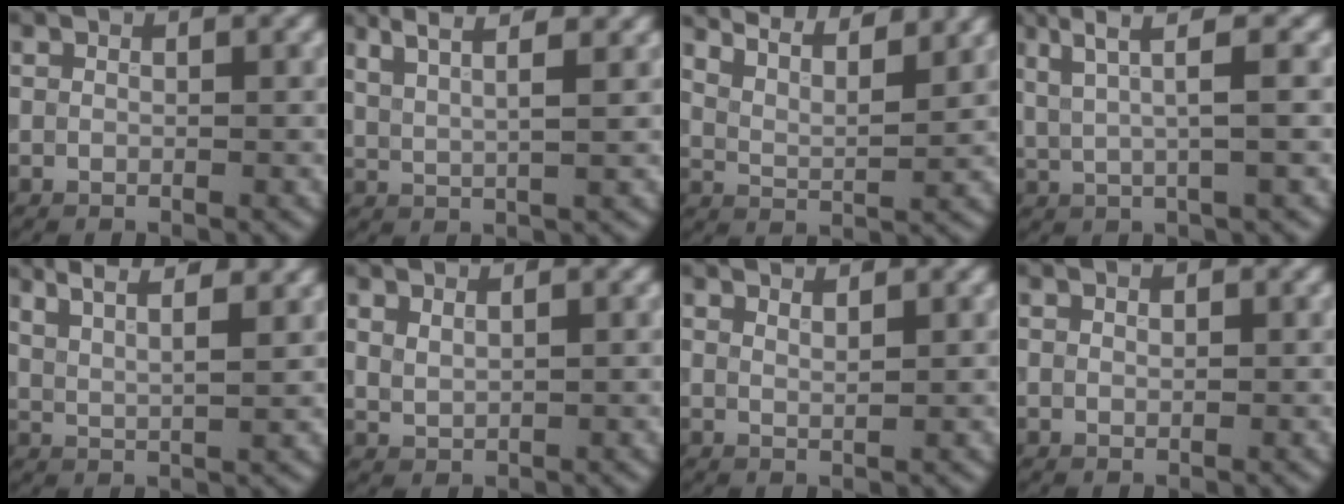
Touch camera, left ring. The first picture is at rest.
{"total": 5.0, "force": [3.4, 1.4, 3.3], "torque": [-0.037, 0.022, 0.031]}
{"total": 8.8, "force": [7.4, 2.3, 4.2], "torque": [-0.057, 0.024, 0.080]}
{"total": 4.5, "force": [1.8, 0.7, 4.1], "torque": [-0.074, 0.006, 0.035]}
{"total": 6.9, "force": [4.9, 2.3, 4.3], "torque": [-0.041, 0.032, 0.045]}
{"total": 1.3, "force": [1.0, 0.4, 0.6], "torque": [-0.017, -0.003, 0.025]}
{"total": 1.6, "force": [1.3, 0.4, 0.8], "torque": [-0.002, 0.004, 0.010]}
{"total": 0.6, "force": [0.3, 0.4, 0.4], "torque": [-0.007, 0.001, 0.005]}